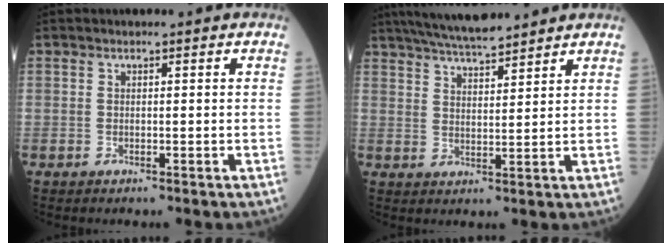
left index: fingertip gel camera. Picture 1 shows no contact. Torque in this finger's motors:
{"motor_torque": [0.07, -0.38, 0.22, 0.04]}